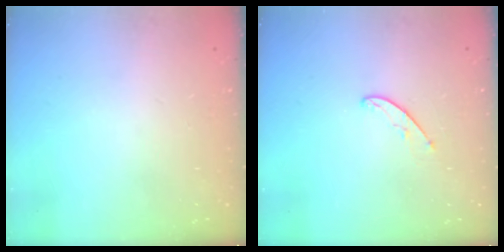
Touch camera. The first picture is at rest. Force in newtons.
{"total": 5.1, "press": 5.0, "slide": 0.4}